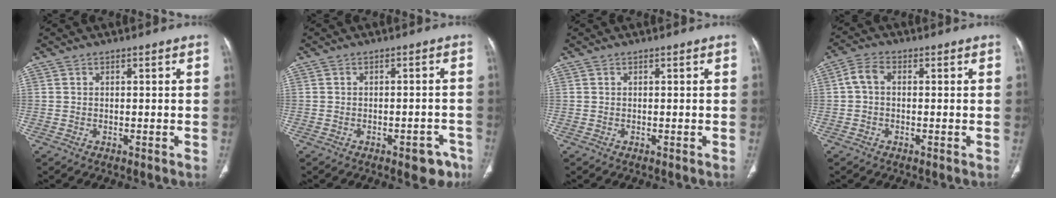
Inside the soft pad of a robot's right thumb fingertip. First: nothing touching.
{"total": 5.0, "force": [-3.1, 2.4, 3.1], "torque": [-0.015, 0.020, -0.034]}
{"total": 0.0}
{"total": 3.6, "force": [0.0, 2.3, 2.7], "torque": [-0.052, 0.011, -0.007]}